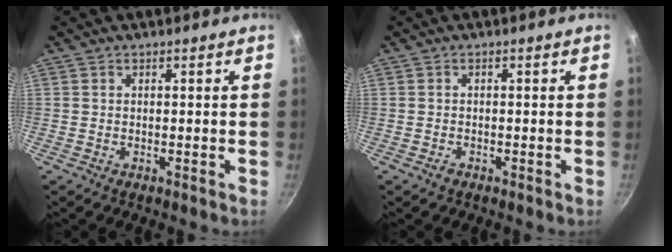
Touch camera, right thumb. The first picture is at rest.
{"total": 0.7, "force": [-0.5, 0.4, 0.3], "torque": [-0.005, 0.001, -0.011]}